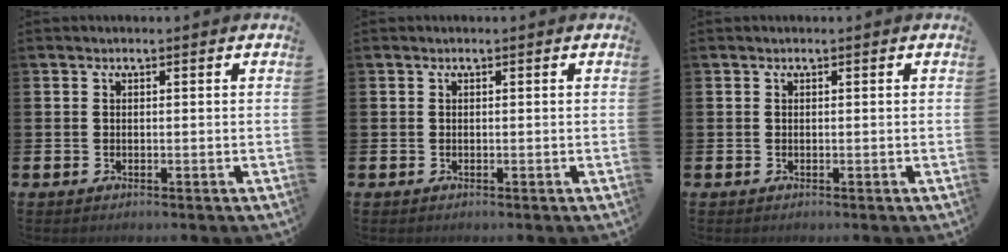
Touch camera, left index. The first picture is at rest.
{"total": 0.0}
{"total": 0.0}